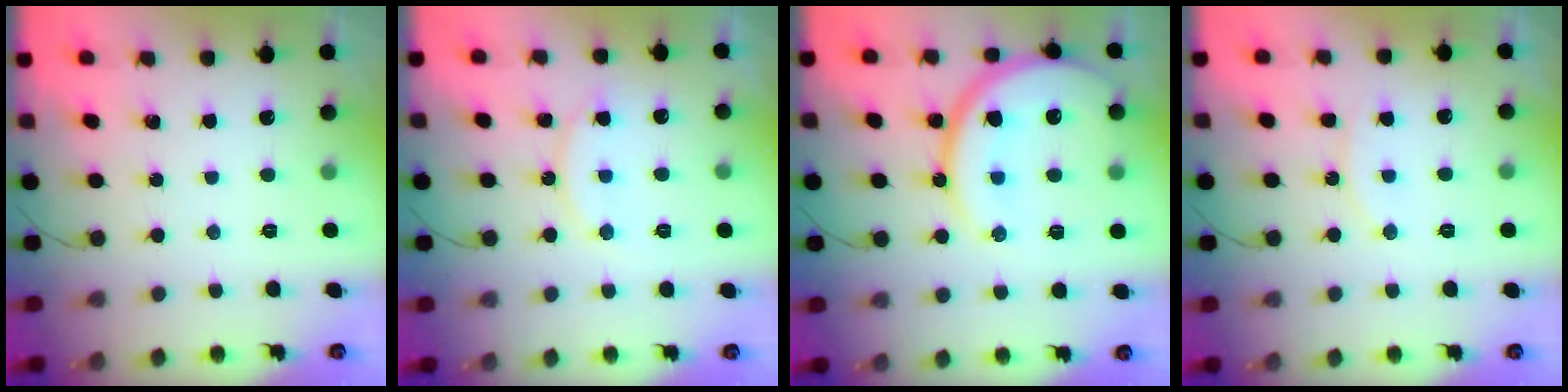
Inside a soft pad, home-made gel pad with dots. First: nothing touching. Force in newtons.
{"total": 10.6, "press": 10.6, "slide": 0.8}
{"total": 18.6, "press": 18.6, "slide": 1.0}
{"total": 7.5, "press": 7.5, "slide": 0.5}